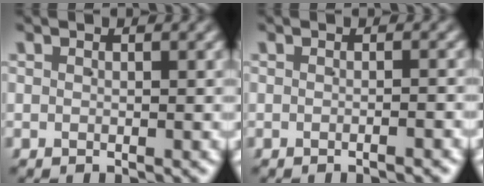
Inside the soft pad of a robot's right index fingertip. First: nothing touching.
{"total": 0.7, "force": [-0.6, -0.2, 0.4], "torque": [-0.002, 0.009, -0.016]}